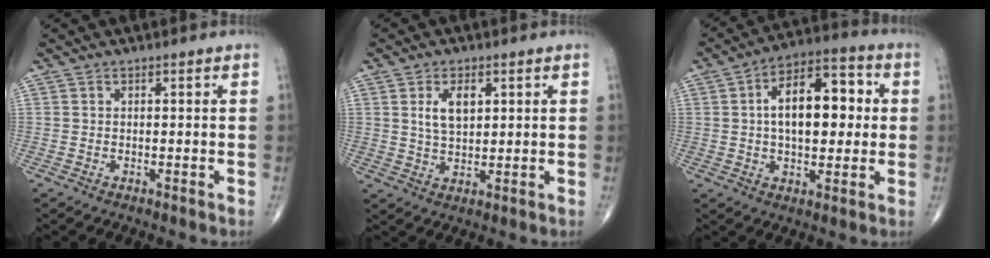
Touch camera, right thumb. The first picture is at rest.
{"total": 5.7, "force": [1.9, 3.1, 4.4], "torque": [-0.071, -0.010, 0.038]}
{"total": 15.4, "force": [1.9, 8.1, 12.9], "torque": [-0.177, 0.023, 0.025]}